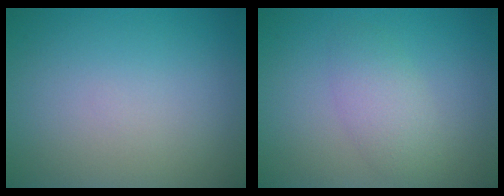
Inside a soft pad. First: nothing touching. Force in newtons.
{"total": 2.7, "press": 2.7, "slide": 0.1}